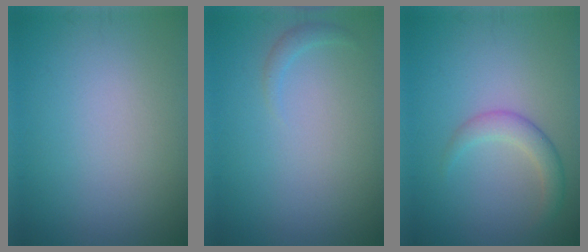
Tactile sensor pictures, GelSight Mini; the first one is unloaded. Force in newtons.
{"total": 0.8, "press": 0.8, "slide": 0.1}
{"total": 2.3, "press": 2.3, "slide": 0.1}